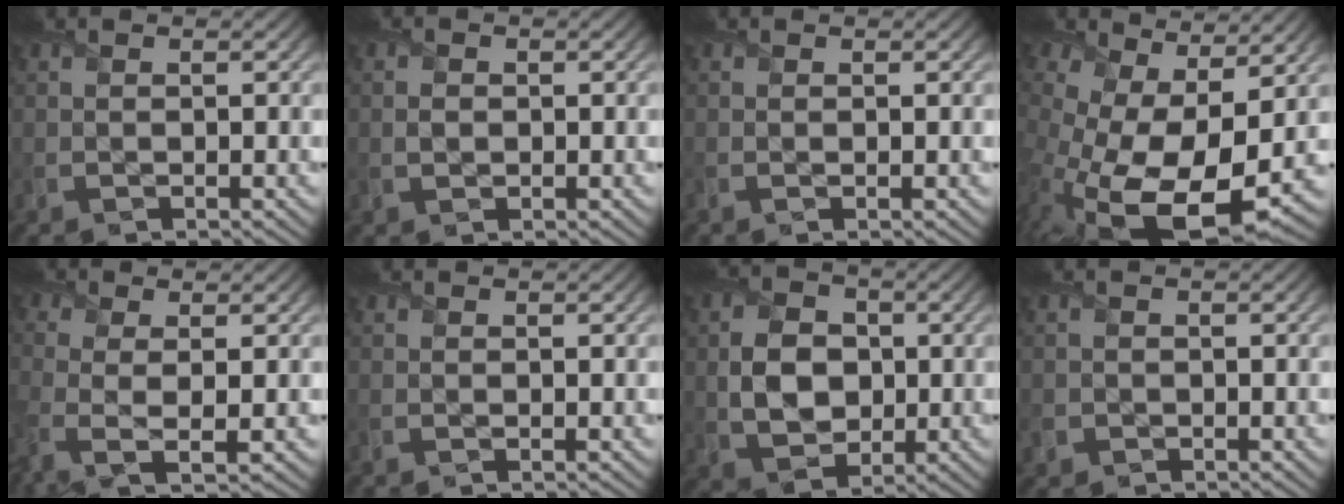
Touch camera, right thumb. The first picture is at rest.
{"total": 1.3, "force": [0.0, 1.0, 0.9], "torque": [-0.021, -0.002, -0.001]}
{"total": 0.0}
{"total": 17.5, "force": [-0.6, 9.7, 14.6], "torque": [-0.290, -0.062, 0.026]}
{"total": 5.5, "force": [-0.6, 2.3, 5.0], "torque": [-0.124, -0.015, -0.010]}
{"total": 0.0}
{"total": 6.9, "force": [0.0, 5.3, 4.4], "torque": [-0.092, -0.001, -0.005]}
{"total": 1.6, "force": [-0.7, 1.4, 0.3], "torque": [-0.004, -0.007, -0.018]}